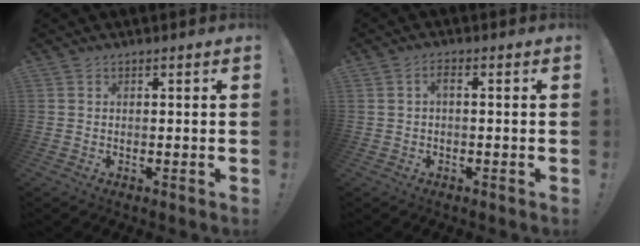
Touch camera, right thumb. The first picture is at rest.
{"total": 2.3, "force": [-0.5, 0.7, 2.1], "torque": [-0.040, 0.009, -0.010]}